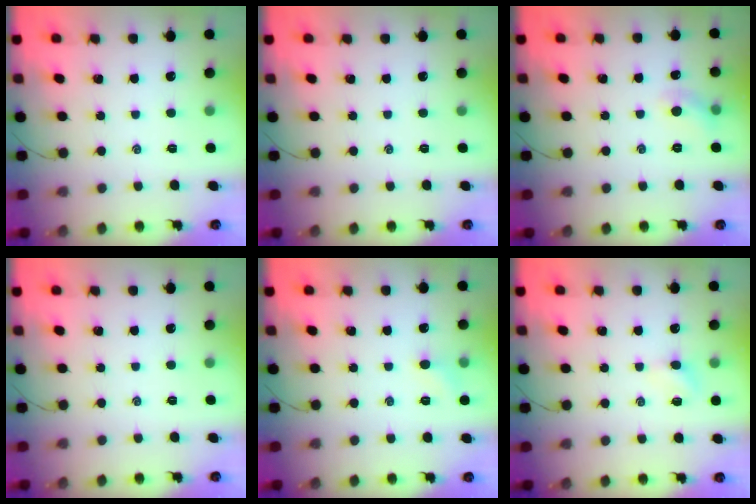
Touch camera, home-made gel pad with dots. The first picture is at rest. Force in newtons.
{"total": 0.0}
{"total": 5.0, "press": 4.8, "slide": 1.4}
{"total": 0.0}
{"total": 4.2, "press": 4.0, "slide": 1.2}
{"total": 3.6, "press": 3.4, "slide": 1.1}